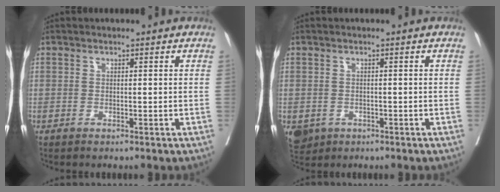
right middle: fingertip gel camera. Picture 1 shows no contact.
{"total": 4.1, "force": [-2.0, 3.4, 1.2], "torque": [-0.018, 0.000, -0.026]}